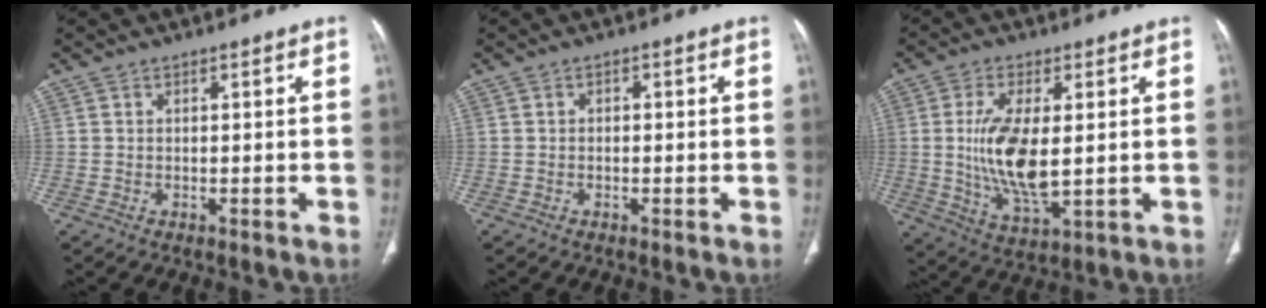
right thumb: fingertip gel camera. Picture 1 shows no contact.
{"total": 0.7, "force": [-0.1, 0.6, 0.5], "torque": [-0.003, 0.003, -0.006]}
{"total": 12.5, "force": [0.6, 5.2, 11.4], "torque": [-0.226, -0.021, 0.020]}